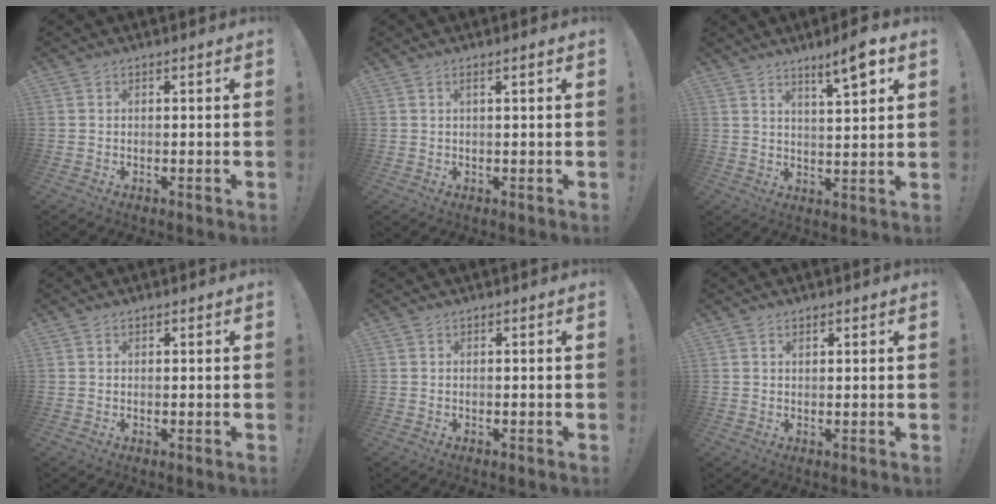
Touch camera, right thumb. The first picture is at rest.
{"total": 1.9, "force": [0.5, 0.0, 1.8], "torque": [-0.027, -0.004, 0.006]}
{"total": 7.9, "force": [5.0, 0.8, 6.1], "torque": [-0.085, -0.030, 0.076]}
{"total": 0.5, "force": [0.4, 0.3, 0.1], "torque": [0.007, -0.004, 0.007]}
{"total": 0.0}
{"total": 1.2, "force": [0.9, 0.5, 0.6], "torque": [-0.005, -0.003, 0.015]}